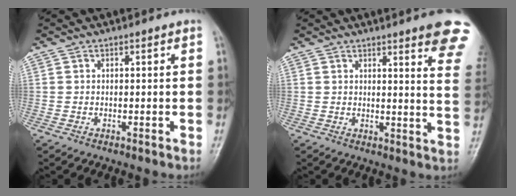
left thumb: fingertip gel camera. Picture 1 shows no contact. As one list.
[{"total": 12.5, "force": [8.3, 1.8, 9.1], "torque": [-0.079, -0.037, 0.081]}]